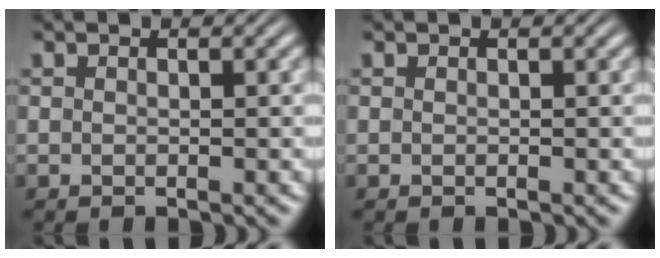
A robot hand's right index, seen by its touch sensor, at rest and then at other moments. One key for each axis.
{"total": 0.0}